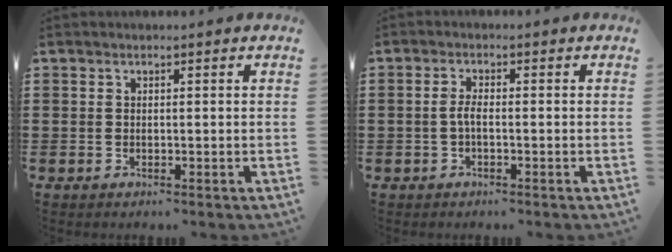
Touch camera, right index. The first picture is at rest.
{"total": 2.3, "force": [-0.6, 0.6, 2.1], "torque": [-0.054, -0.003, -0.018]}